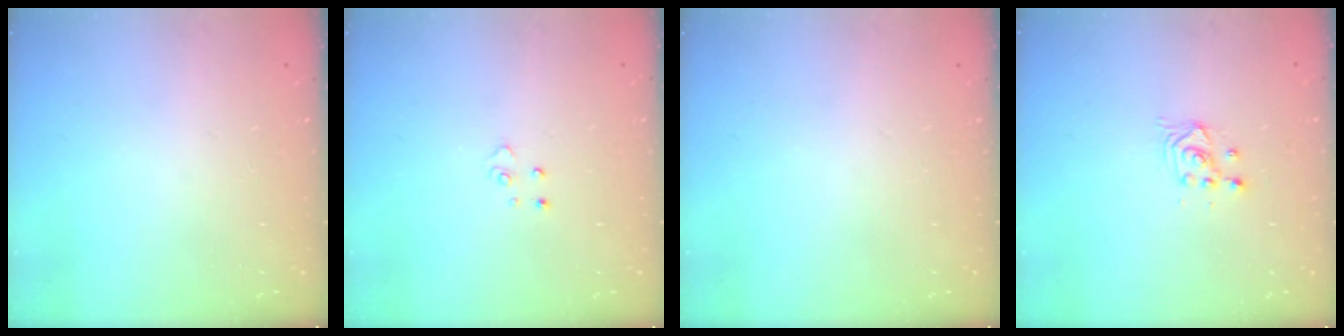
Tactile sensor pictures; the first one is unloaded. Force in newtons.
{"total": 3.3, "press": 3.3, "slide": 0.4}
{"total": 0.0}
{"total": 2.5, "press": 2.5, "slide": 0.1}